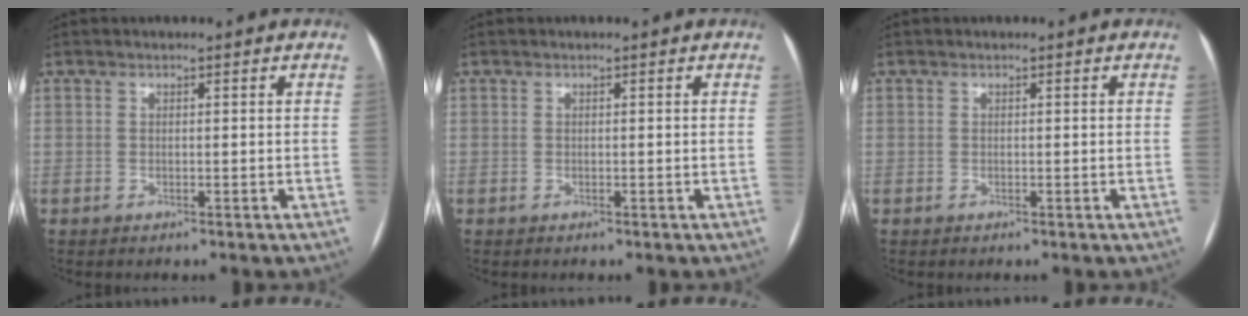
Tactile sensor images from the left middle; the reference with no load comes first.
{"total": 0.0}
{"total": 0.0}